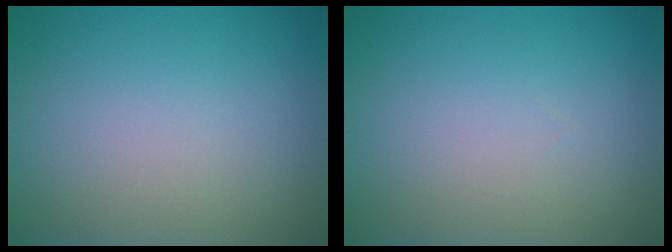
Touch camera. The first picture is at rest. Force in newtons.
{"total": 0.0}